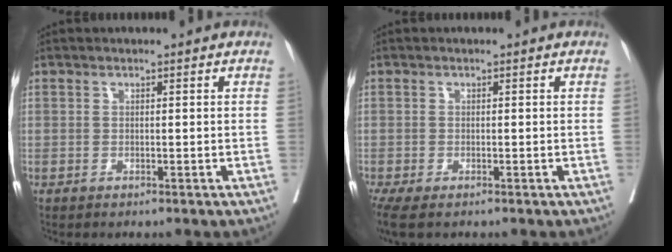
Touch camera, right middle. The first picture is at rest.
{"total": 4.4, "force": [-3.2, 1.4, 2.7], "torque": [-0.050, -0.014, -0.056]}